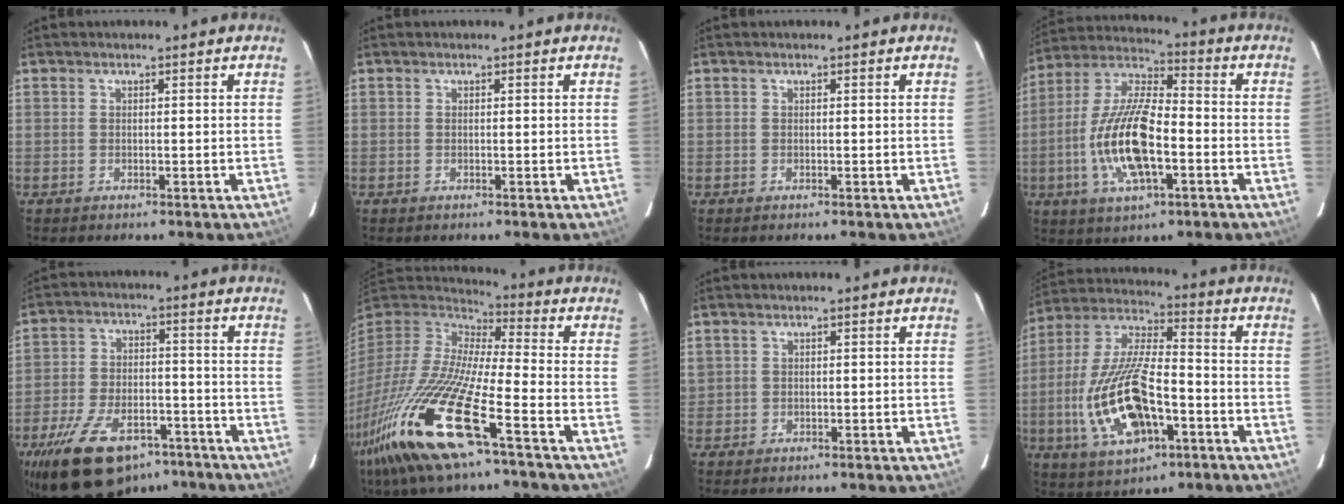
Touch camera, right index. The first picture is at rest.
{"total": 0.0}
{"total": 0.0}
{"total": 16.7, "force": [-4.5, 6.3, 14.9], "torque": [-0.306, -0.004, -0.086]}
{"total": 19.4, "force": [-13.2, 9.7, 10.4], "torque": [-0.220, -0.013, -0.205]}
{"total": 25.4, "force": [-14.6, 3.9, 20.5], "torque": [-0.398, -0.062, -0.282]}
{"total": 1.0, "force": [0.2, 1.0, 0.0], "torque": [0.003, 0.002, 0.002]}
{"total": 19.2, "force": [-6.2, 8.0, 16.3], "torque": [-0.351, -0.011, -0.106]}